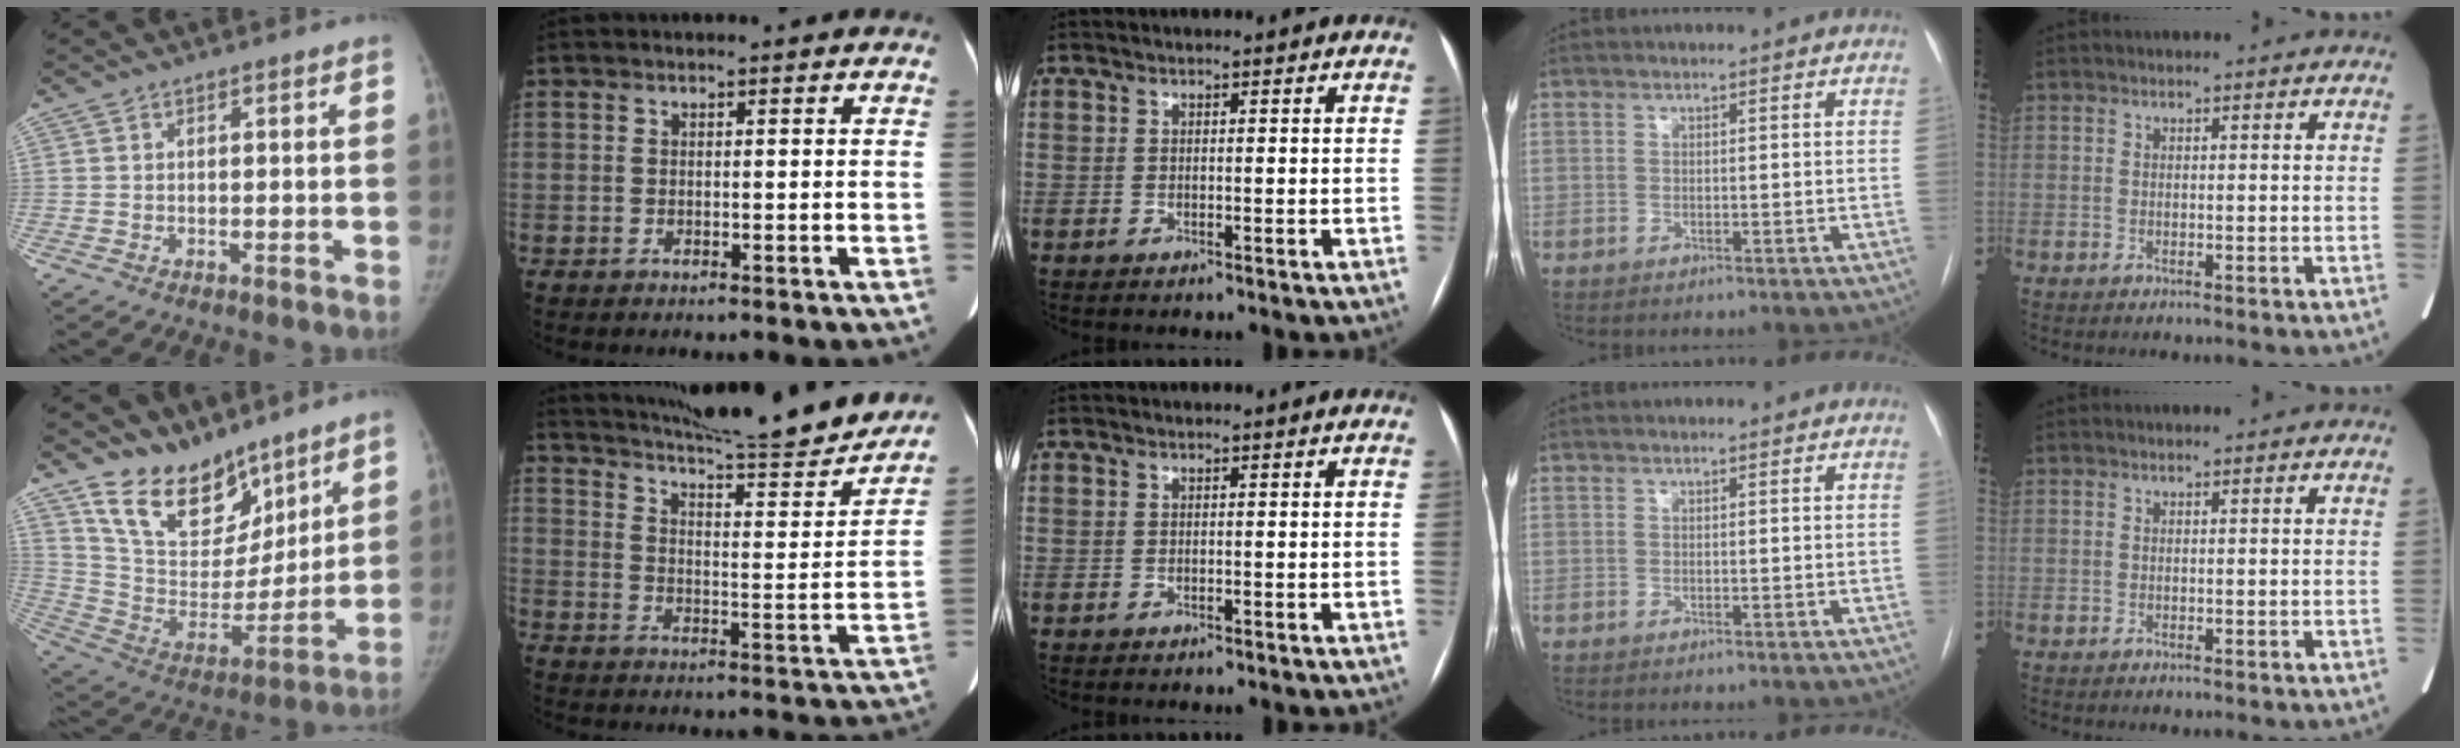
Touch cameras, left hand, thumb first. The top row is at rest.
{"thumb": {"total": 18.3, "force": [14.0, 9.7, 6.8], "torque": [-0.064, -0.087, 0.255]}, "index": {"total": 24.1, "force": [21.9, 1.1, 9.9], "torque": [-0.162, -0.059, 0.292]}}